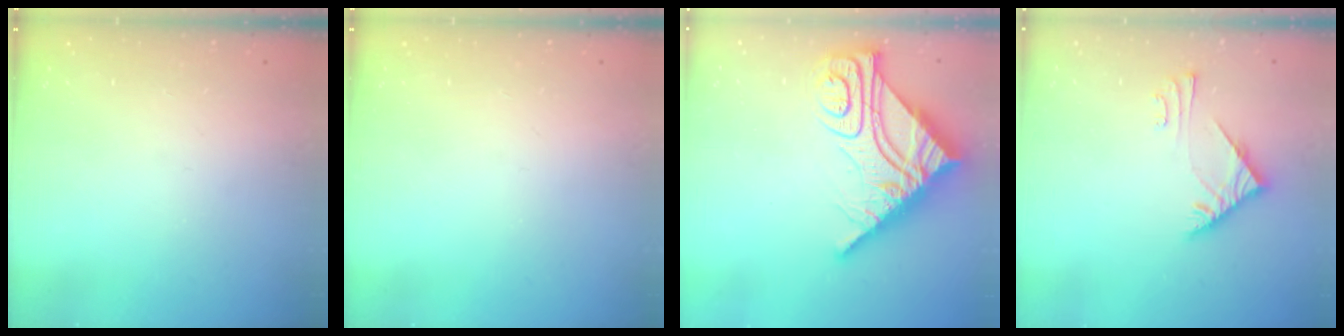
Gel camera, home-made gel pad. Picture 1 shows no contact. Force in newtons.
{"total": 0.0}
{"total": 18.5, "press": 18.4, "slide": 2.0}
{"total": 6.0, "press": 6.0, "slide": 0.7}